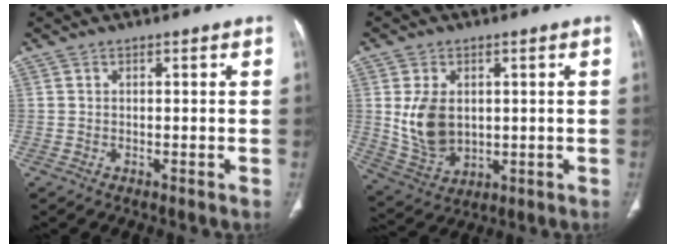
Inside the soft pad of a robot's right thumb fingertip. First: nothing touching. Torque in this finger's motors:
{"motor_torque": [0.13, 0.10, 0.52, -0.03, 0.15]}